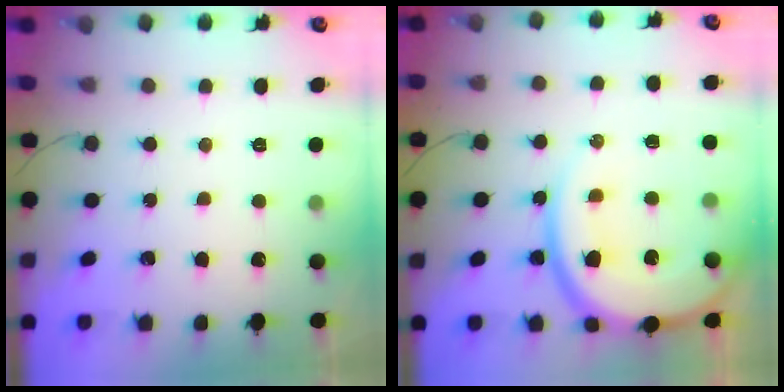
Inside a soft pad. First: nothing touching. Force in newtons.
{"total": 18.4, "press": 18.2, "slide": 2.9}